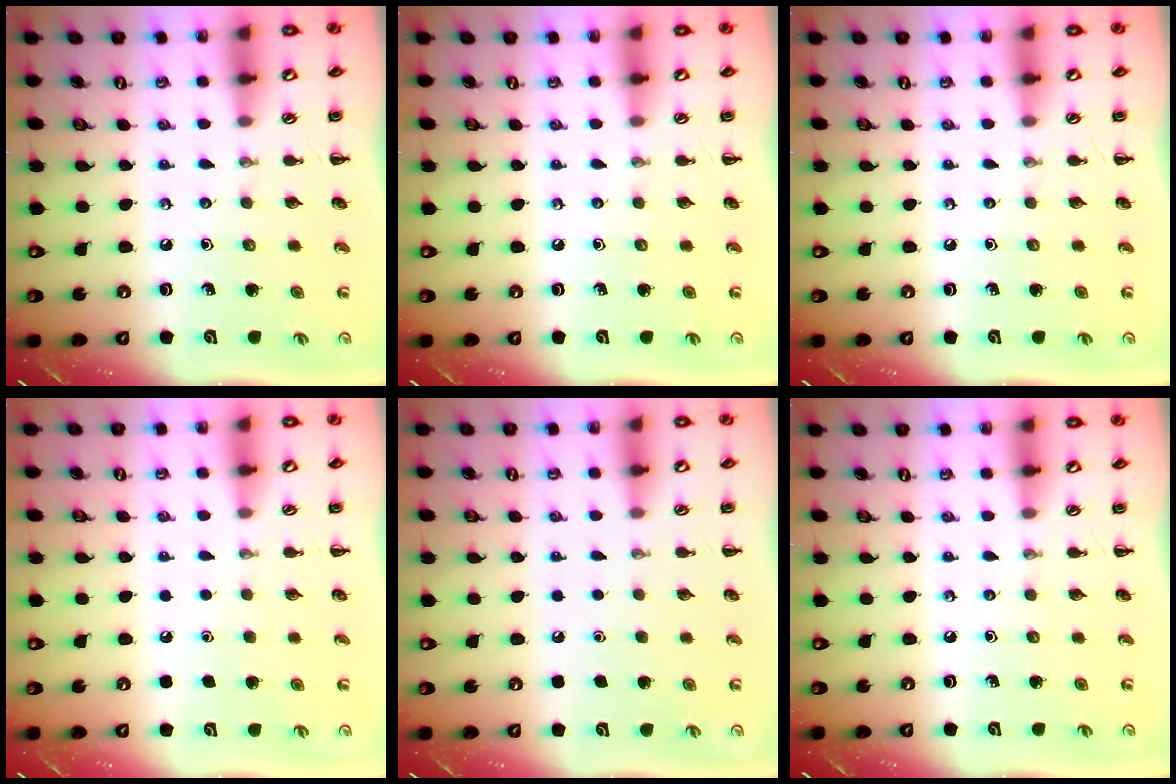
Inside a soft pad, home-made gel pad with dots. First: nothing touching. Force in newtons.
{"total": 0.0}
{"total": 0.0}
{"total": 1.6, "press": 1.6, "slide": 0.1}
{"total": 1.7, "press": 1.7, "slide": 0.1}
{"total": 0.0}